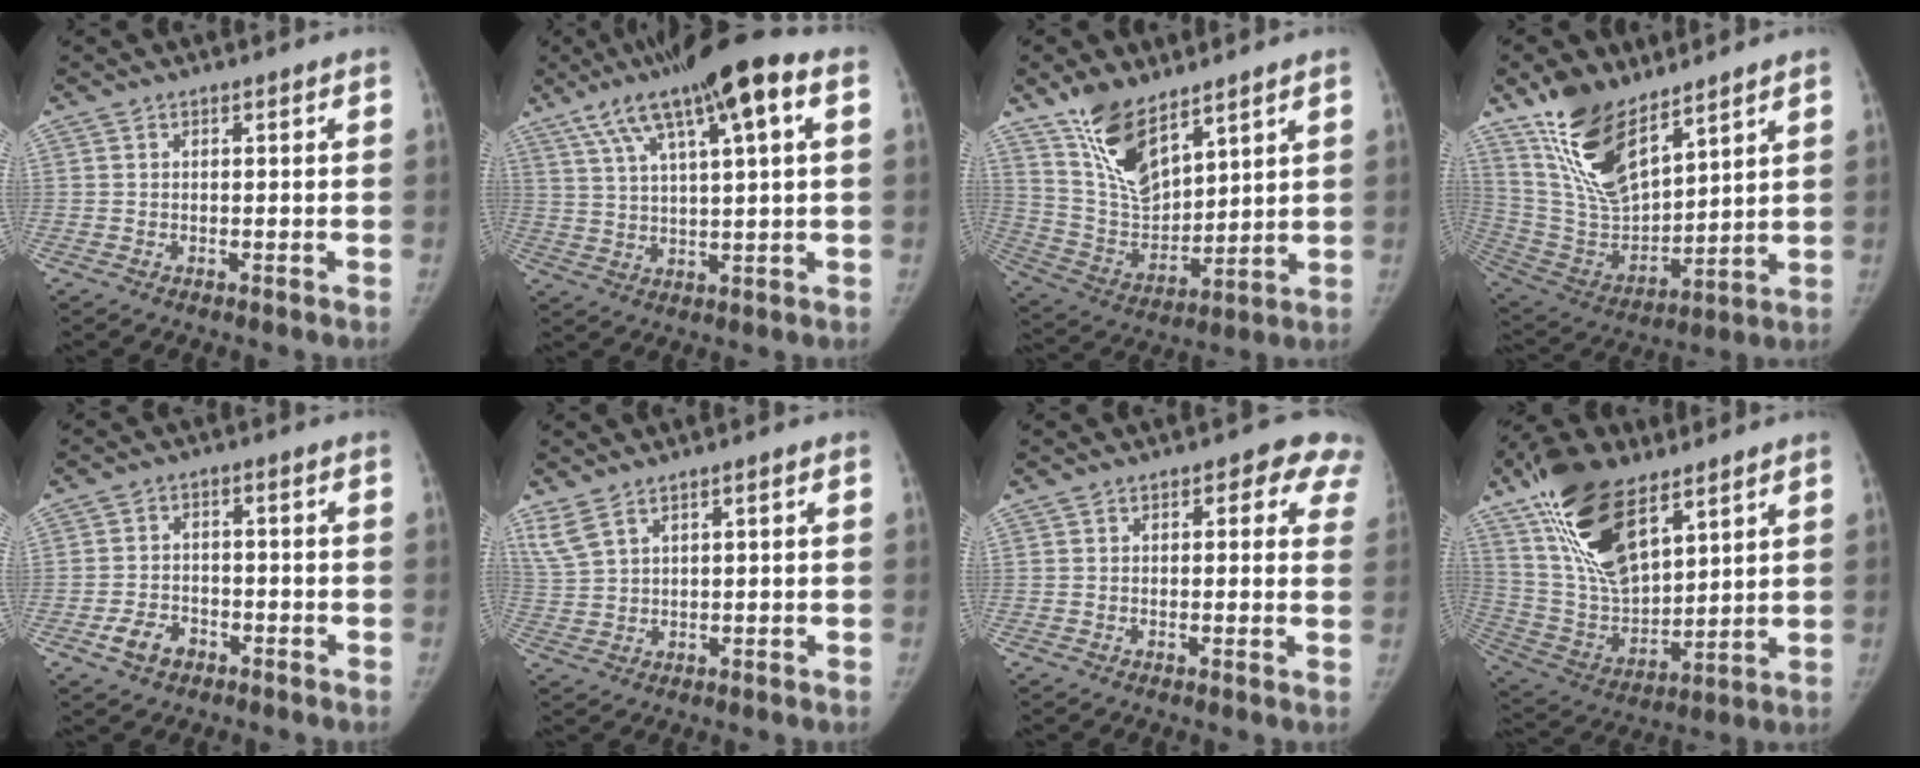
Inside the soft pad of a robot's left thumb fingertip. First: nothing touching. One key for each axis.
{"total": 16.8, "fx": 7.5, "fy": 3.5, "fz": 14.7, "tx": -0.247, "ty": 0.015, "tz": 0.125}
{"total": 14.0, "fx": 9.7, "fy": 6.0, "fz": 8.1, "tx": -0.116, "ty": -0.060, "tz": 0.200}
{"total": 17.8, "fx": 12.2, "fy": 7.5, "fz": 10.6, "tx": -0.161, "ty": -0.066, "tz": 0.248}
{"total": 5.1, "fx": -2.8, "fy": 3.5, "fz": 2.5, "tx": -0.039, "ty": 0.018, "tz": -0.047}
{"total": 4.6, "fx": 3.0, "fy": 1.8, "fz": 3.0, "tx": -0.070, "ty": -0.001, "tz": 0.072}
{"total": 7.0, "fx": 3.4, "fy": 3.6, "fz": 4.9, "tx": -0.009, "ty": -0.005, "tz": 0.023}
{"total": 22.0, "fx": 12.4, "fy": 10.6, "fz": 14.7, "tx": -0.258, "ty": -0.048, "tz": 0.240}